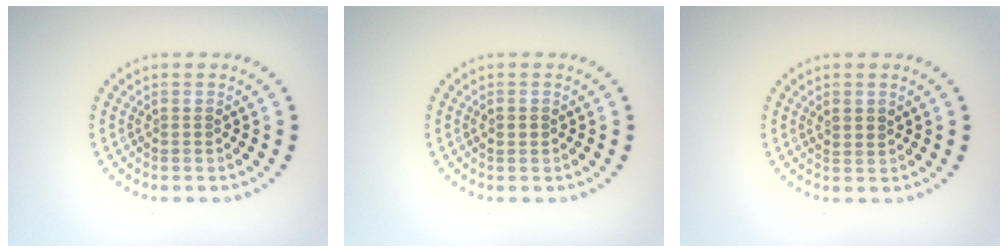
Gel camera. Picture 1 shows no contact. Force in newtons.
{"total": 1.1, "press": 1.1, "slide": 0.1}
{"total": 1.3, "press": 1.2, "slide": 0.7}